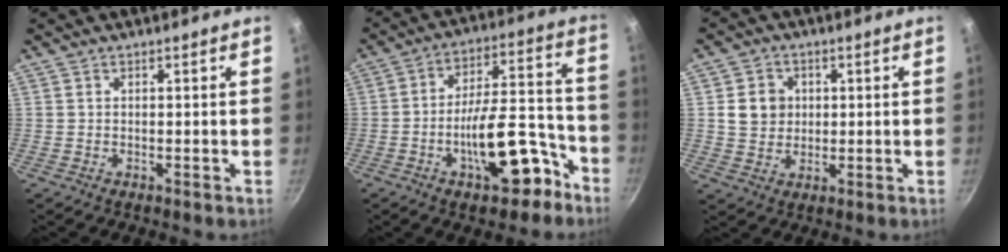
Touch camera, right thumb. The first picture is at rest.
{"total": 16.2, "force": [-7.9, 7.0, 12.3], "torque": [-0.148, 0.080, -0.110]}
{"total": 6.3, "force": [1.0, 5.6, 2.7], "torque": [-0.020, 0.003, 0.016]}